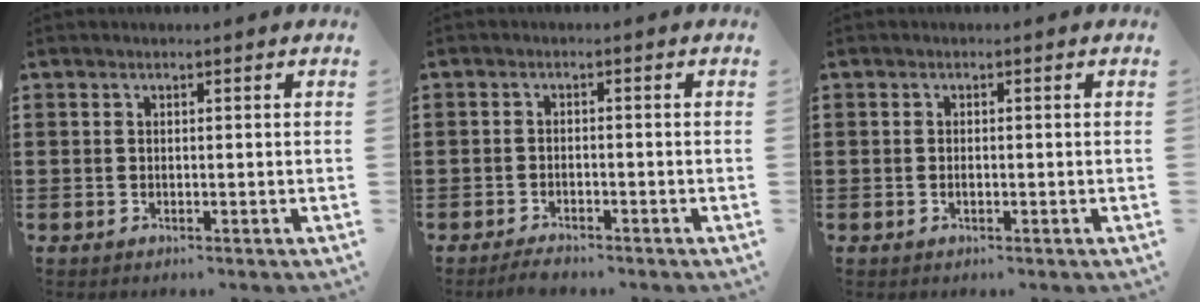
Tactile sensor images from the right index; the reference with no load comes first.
{"total": 1.9, "force": [-1.8, 0.3, 0.5], "torque": [-0.012, 0.002, -0.035]}
{"total": 0.9, "force": [-0.3, 0.3, 0.8], "torque": [-0.016, -0.003, -0.005]}